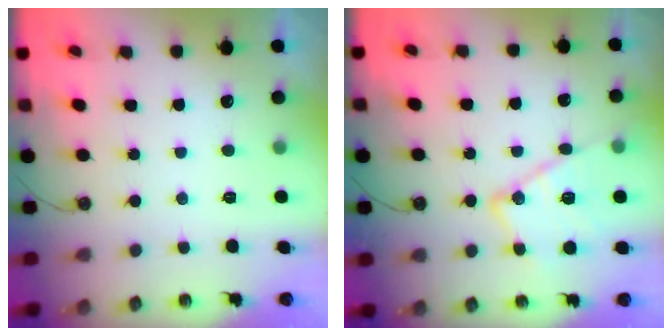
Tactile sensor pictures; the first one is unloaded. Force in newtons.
{"total": 16.2, "press": 16.2, "slide": 1.1}